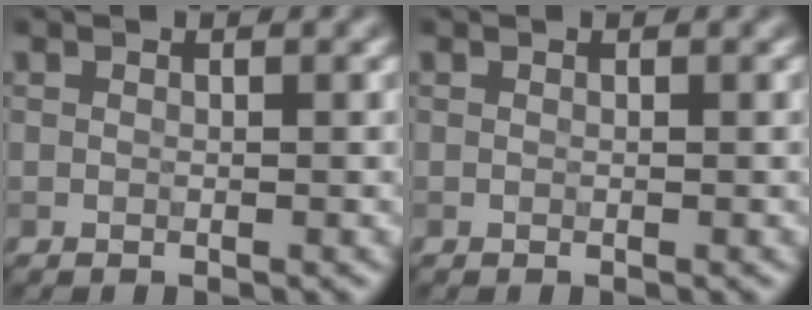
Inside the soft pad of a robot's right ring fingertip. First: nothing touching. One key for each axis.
{"total": 0.0}